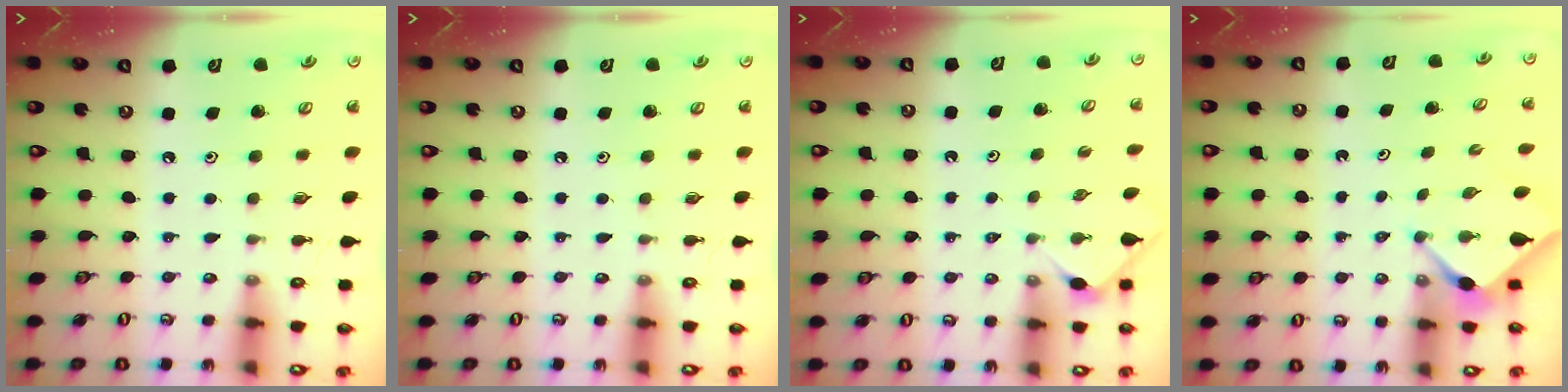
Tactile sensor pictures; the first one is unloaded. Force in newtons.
{"total": 0.0}
{"total": 2.7, "press": 2.6, "slide": 0.4}
{"total": 3.1, "press": 3.1, "slide": 0.4}